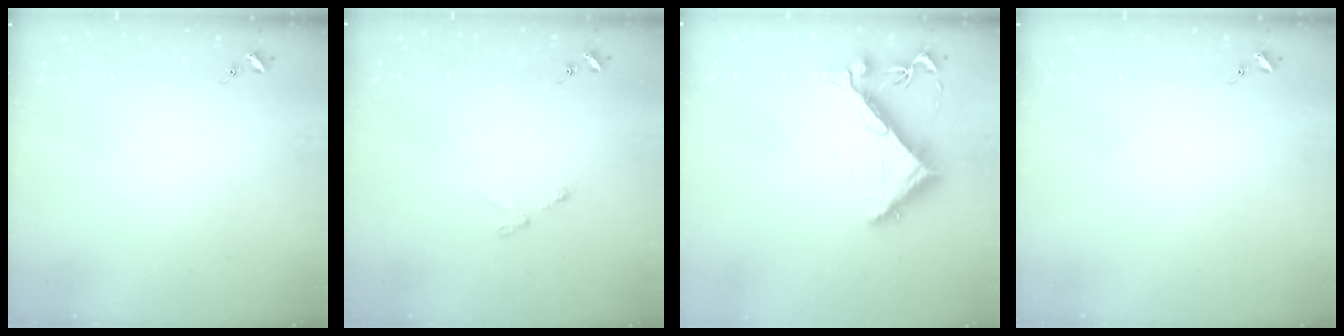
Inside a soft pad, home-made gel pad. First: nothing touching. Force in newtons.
{"total": 3.0, "press": 2.9, "slide": 0.5}
{"total": 6.7, "press": 6.6, "slide": 0.7}
{"total": 0.0}